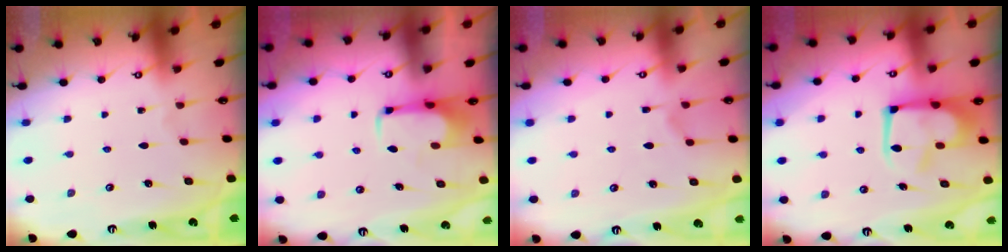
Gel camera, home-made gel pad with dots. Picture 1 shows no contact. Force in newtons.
{"total": 1.6, "press": 1.5, "slide": 0.5}
{"total": 1.8, "press": 1.3, "slide": 1.3}
{"total": 6.2, "press": 6.1, "slide": 1.0}